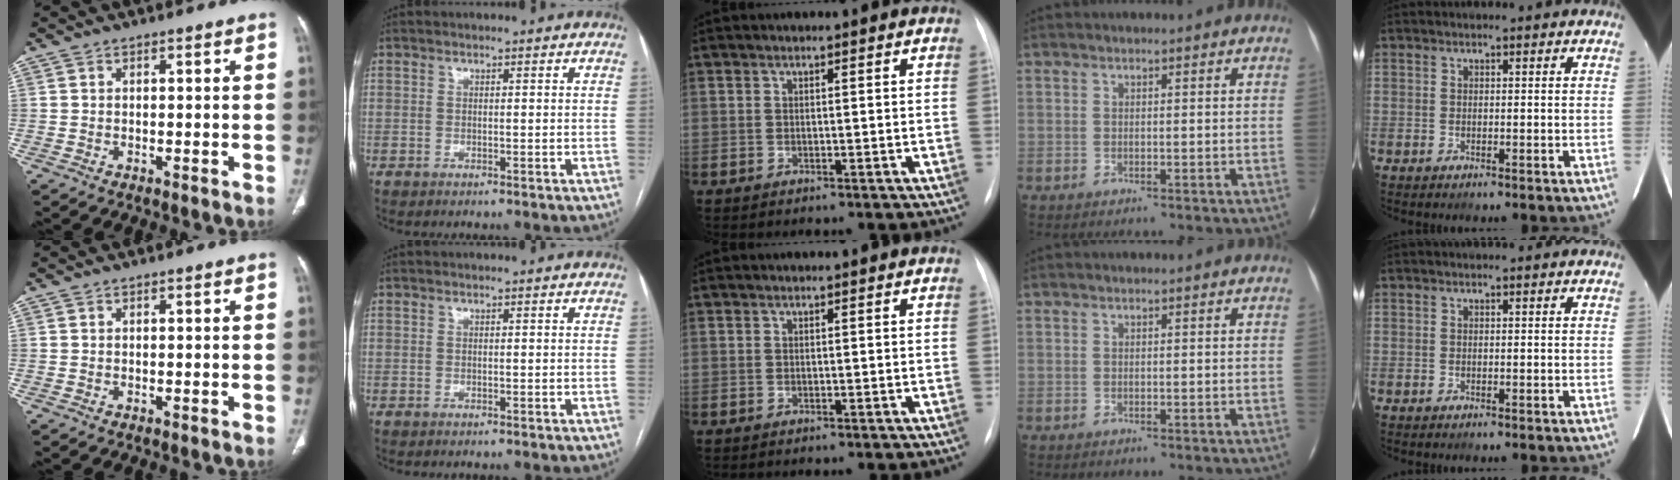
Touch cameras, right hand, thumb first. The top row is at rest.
{}